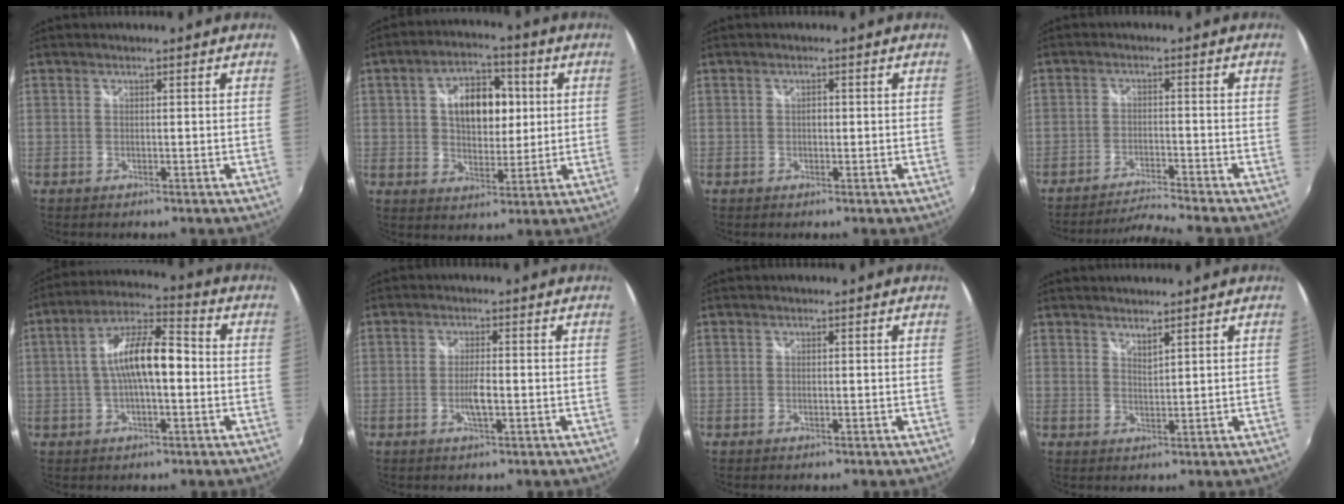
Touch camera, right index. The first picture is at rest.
{"total": 11.9, "force": [2.2, 7.4, 9.1], "torque": [-0.156, 0.021, 0.039]}
{"total": 0.9, "force": [0.0, 0.7, 0.6], "torque": [-0.009, 0.003, -0.002]}
{"total": 7.2, "force": [-6.9, -1.4, 1.7], "torque": [-0.052, 0.006, -0.119]}
{"total": 11.3, "force": [-0.6, 3.7, 10.6], "torque": [-0.198, 0.019, -0.014]}
{"total": 3.5, "force": [-1.0, 0.5, 3.3], "torque": [-0.064, -0.004, -0.018]}
{"total": 0.6, "force": [-0.1, 0.0, 0.6], "torque": [-0.012, 0.001, -0.004]}
{"total": 2.1, "force": [1.9, 0.1, 0.8], "torque": [-0.013, 0.001, 0.033]}